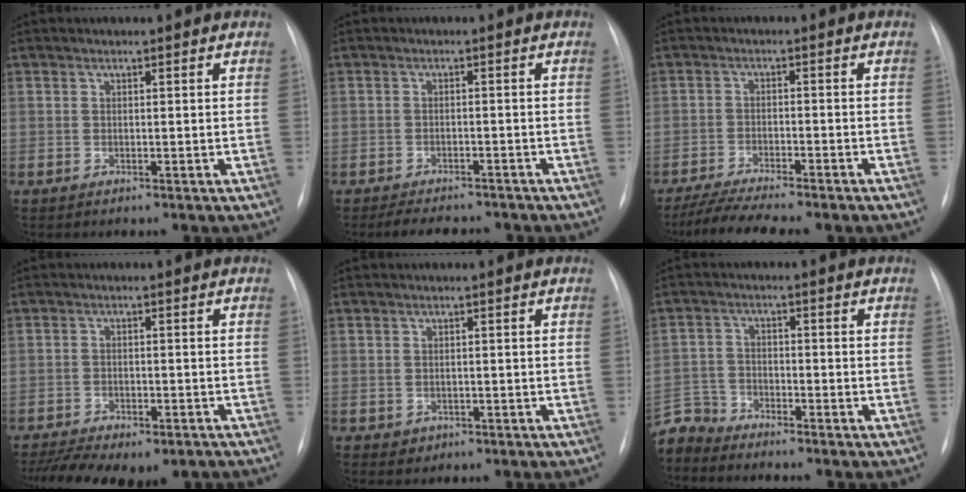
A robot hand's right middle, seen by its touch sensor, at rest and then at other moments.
{"total": 7.6, "force": [-6.6, 2.5, 2.7], "torque": [-0.039, 0.000, -0.088]}
{"total": 9.7, "force": [-8.3, 0.9, 4.9], "torque": [-0.080, -0.012, -0.128]}
{"total": 14.6, "force": [-10.8, 6.3, 7.5], "torque": [-0.164, -0.004, -0.143]}
{"total": 1.6, "force": [-0.7, 1.4, 0.3], "torque": [-0.003, 0.004, -0.004]}
{"total": 5.3, "force": [-5.1, 1.0, -0.9], "torque": [0.023, -0.002, -0.104]}